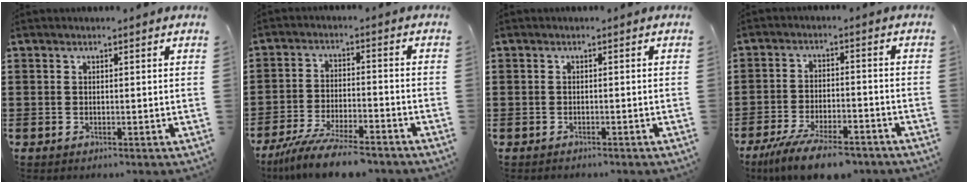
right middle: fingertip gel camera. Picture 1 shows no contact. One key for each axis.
{"total": 8.3, "fx": -7.2, "fy": 0.9, "fz": 4.0, "tx": -0.088, "ty": 0.000, "tz": -0.139}
{"total": 0.9, "fx": -0.7, "fy": 0.4, "fz": -0.2, "tx": 0.002, "ty": 0.004, "tz": -0.018}
{"total": 8.2, "fx": -6.7, "fy": 1.5, "fz": 4.5, "tx": -0.090, "ty": 0.002, "tz": -0.125}